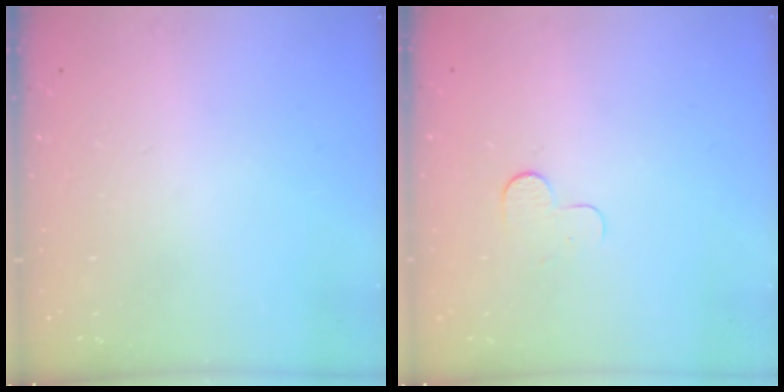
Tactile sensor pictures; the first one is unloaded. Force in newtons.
{"total": 3.6, "press": 3.6, "slide": 0.3}